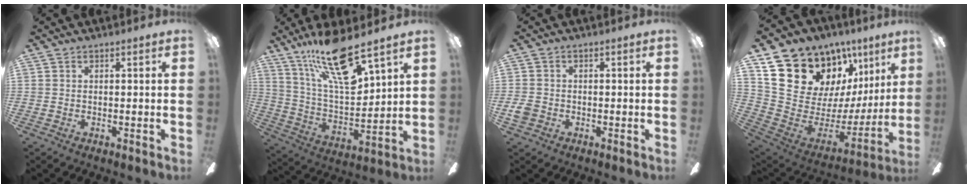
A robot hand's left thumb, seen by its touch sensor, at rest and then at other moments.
{"total": 19.3, "force": [13.1, 5.1, 13.2], "torque": [-0.260, -0.076, 0.217]}
{"total": 2.9, "force": [-1.0, 2.3, 1.5], "torque": [-0.030, 0.007, -0.020]}
{"total": 21.2, "force": [13.5, 13.4, 9.2], "torque": [-0.154, -0.089, 0.278]}